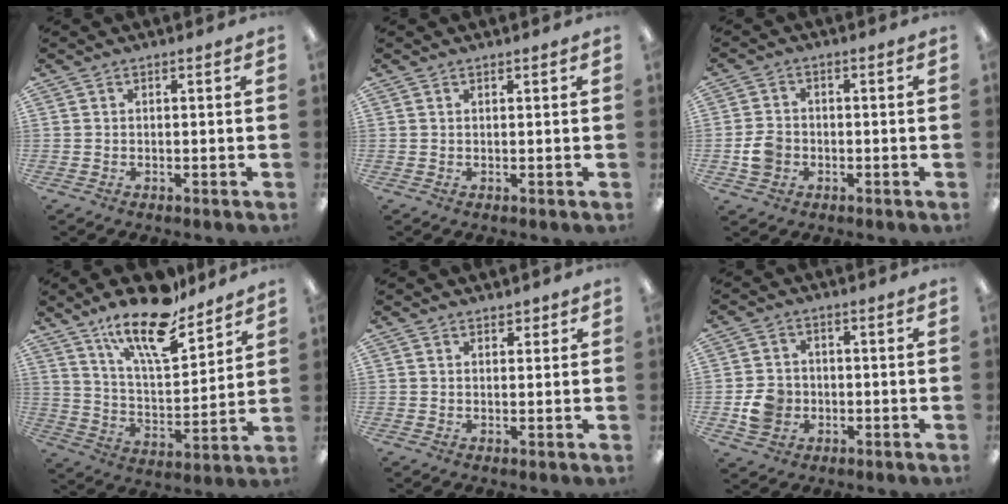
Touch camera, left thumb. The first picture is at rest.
{"total": 0.7, "force": [0.6, 0.2, 0.3], "torque": [-0.007, 0.001, 0.011]}
{"total": 4.8, "force": [-1.2, 4.1, 2.3], "torque": [-0.037, 0.004, -0.023]}
{"total": 18.2, "force": [14.0, 5.7, 10.3], "torque": [-0.177, -0.083, 0.236]}
{"total": 2.1, "force": [1.7, 1.0, 0.7], "torque": [-0.007, -0.003, 0.030]}
{"total": 6.1, "force": [-1.4, 5.4, 2.5], "torque": [-0.048, 0.008, -0.024]}